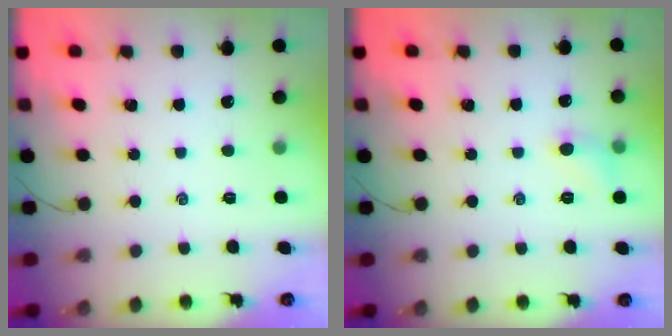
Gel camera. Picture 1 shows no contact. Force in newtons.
{"total": 5.9, "press": 5.6, "slide": 1.9}